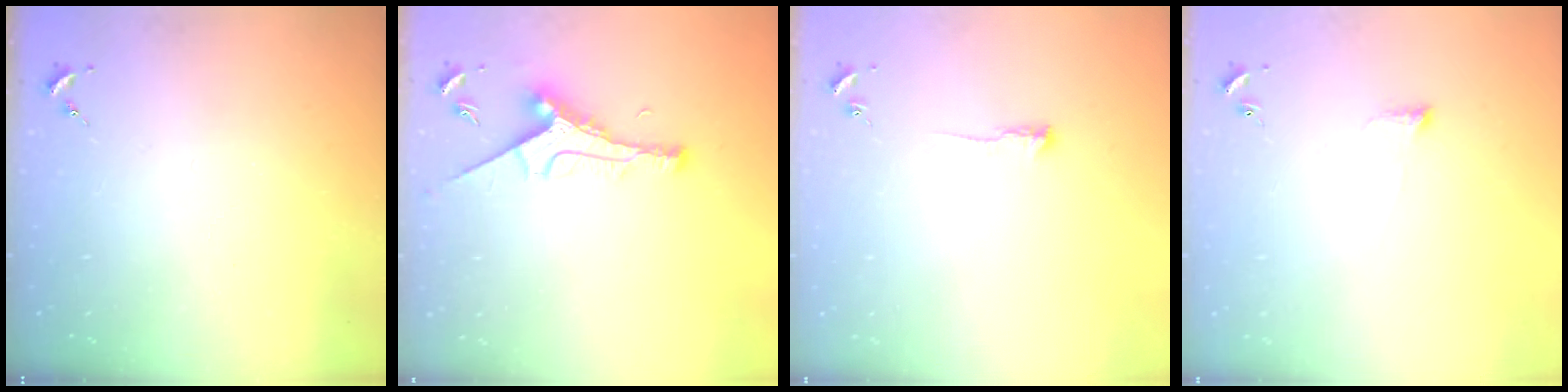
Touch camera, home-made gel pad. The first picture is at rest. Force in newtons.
{"total": 9.2, "press": 9.2, "slide": 0.9}
{"total": 3.7, "press": 3.7, "slide": 0.5}
{"total": 2.5, "press": 2.4, "slide": 0.5}